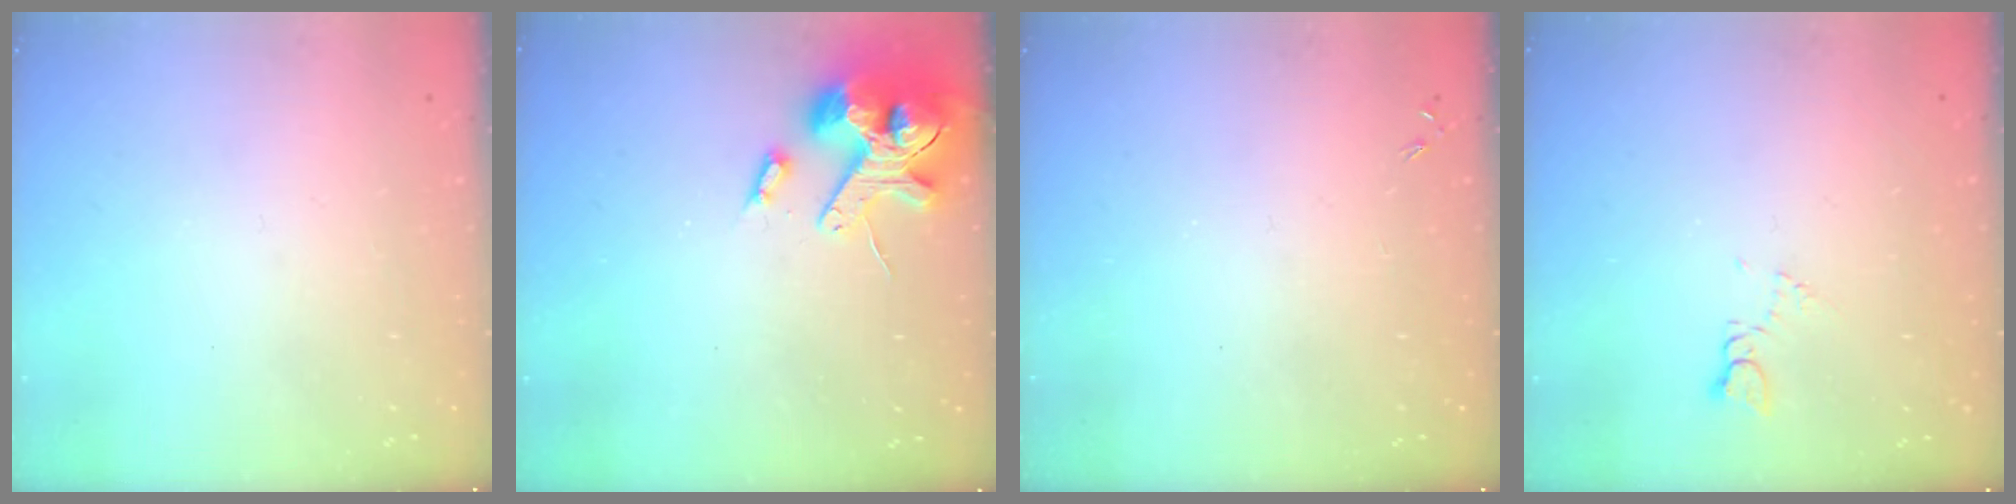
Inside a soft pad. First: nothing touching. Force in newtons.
{"total": 13.9, "press": 13.8, "slide": 2.1}
{"total": 0.0}
{"total": 2.6, "press": 2.6, "slide": 0.4}